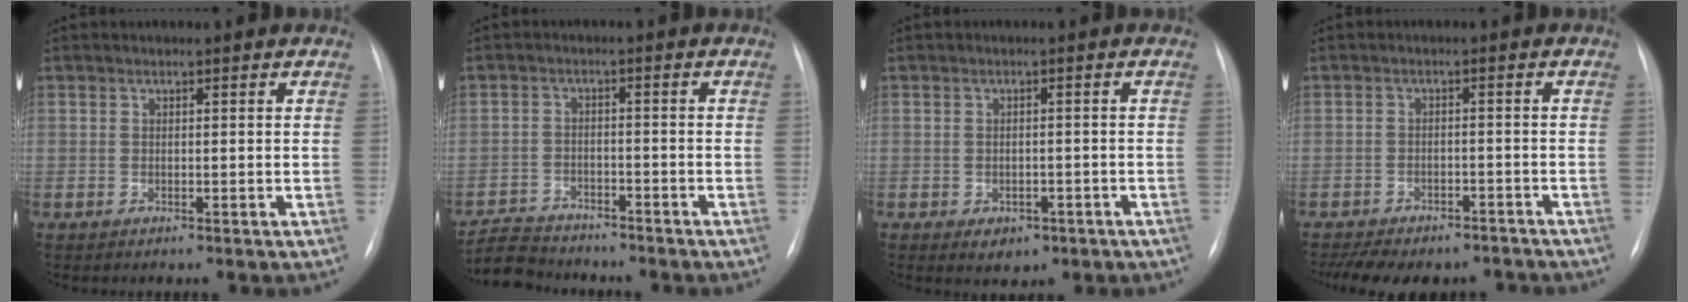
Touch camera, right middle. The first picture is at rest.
{"total": 6.7, "force": [-6.5, 1.7, 0.6], "torque": [-0.016, -0.005, -0.108]}
{"total": 3.4, "force": [-1.8, 2.4, 1.7], "torque": [-0.020, 0.005, -0.008]}
{"total": 13.3, "force": [-11.3, 5.2, 4.7], "torque": [-0.094, 0.011, -0.142]}